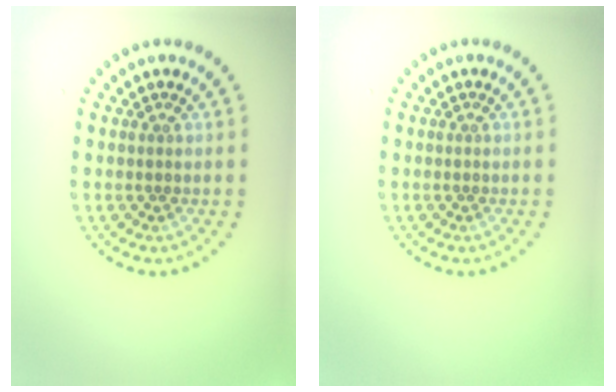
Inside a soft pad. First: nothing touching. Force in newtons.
{"total": 0.0}